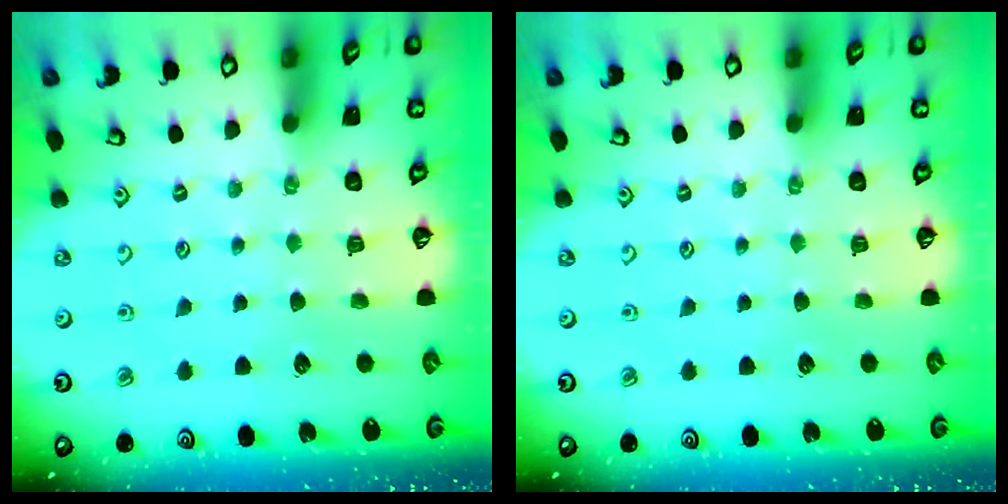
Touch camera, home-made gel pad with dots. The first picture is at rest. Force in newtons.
{"total": 0.0}